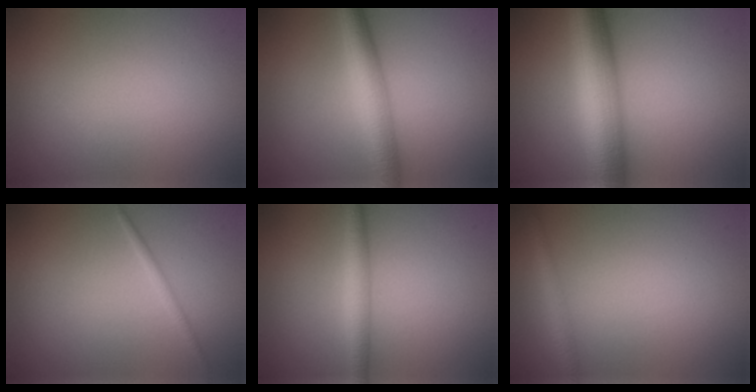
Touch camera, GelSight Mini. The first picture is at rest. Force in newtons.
{"total": 4.5, "press": 4.5, "slide": 0.1}
{"total": 9.1, "press": 9.1, "slide": 0.2}
{"total": 0.9, "press": 0.9, "slide": 0.0}
{"total": 2.5, "press": 2.5, "slide": 0.1}
{"total": 1.6, "press": 1.6, "slide": 0.1}